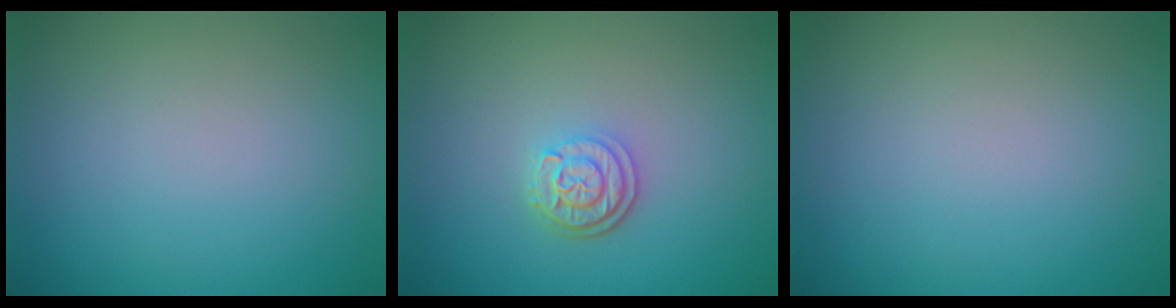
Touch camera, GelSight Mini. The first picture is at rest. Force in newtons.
{"total": 2.8, "press": 2.3, "slide": 1.6}
{"total": 0.0}